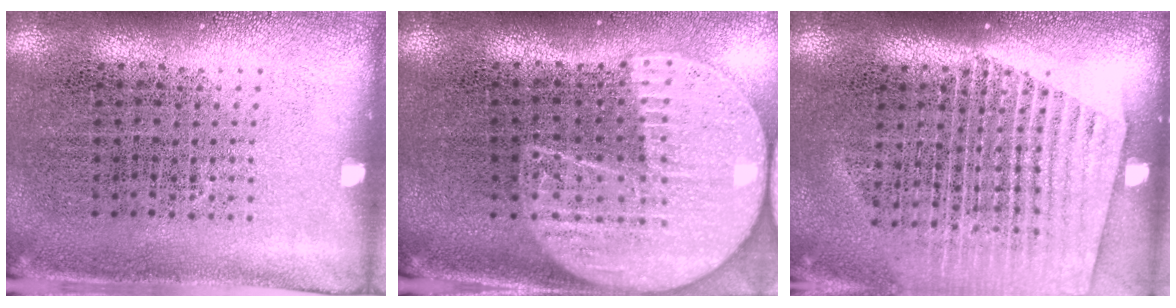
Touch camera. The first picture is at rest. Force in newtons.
{"total": 2.3, "press": 2.0, "slide": 1.2}
{"total": 1.6, "press": 1.5, "slide": 0.5}